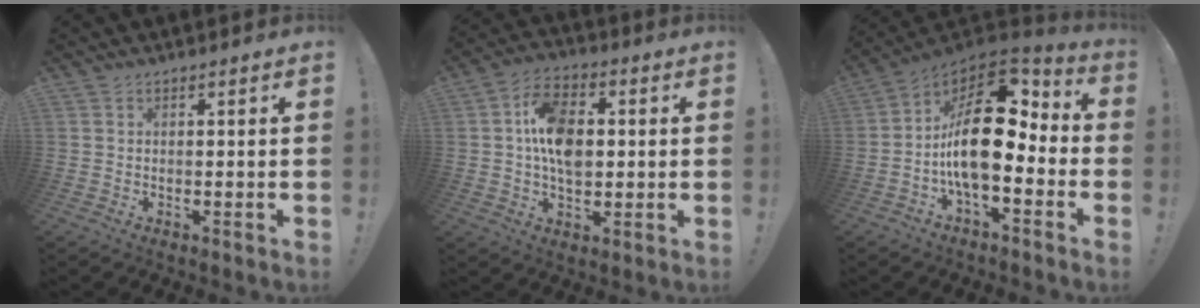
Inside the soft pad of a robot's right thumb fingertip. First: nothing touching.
{"total": 13.6, "force": [0.6, 9.1, 10.0], "torque": [-0.174, 0.014, 0.012]}
{"total": 20.4, "force": [-0.1, 9.8, 17.9], "torque": [-0.312, 0.007, 0.001]}